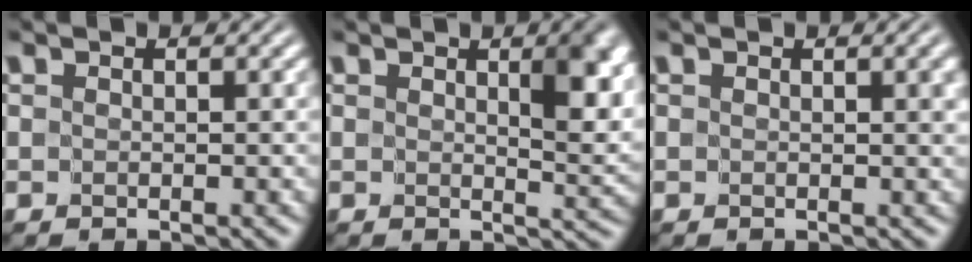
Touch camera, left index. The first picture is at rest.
{"total": 3.8, "force": [1.5, 1.4, 3.3], "torque": [-0.042, -0.009, 0.026]}
{"total": 0.9, "force": [0.2, 0.2, 0.9], "torque": [-0.006, -0.001, 0.004]}